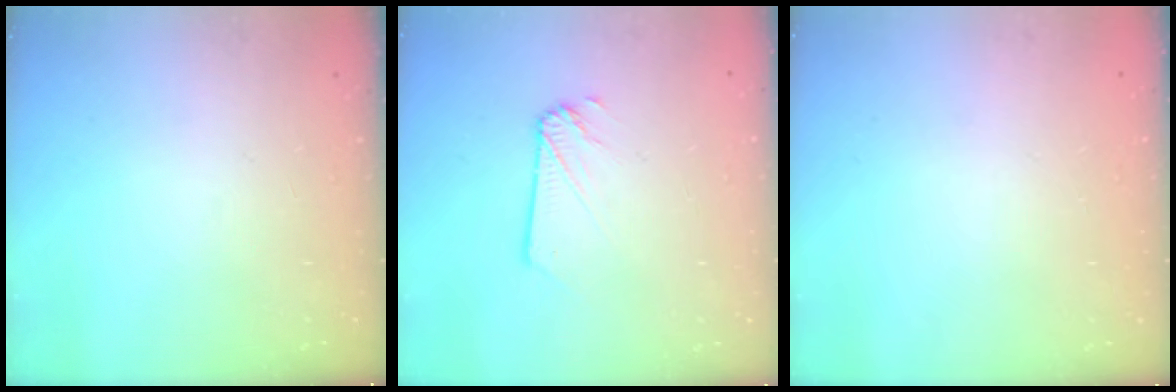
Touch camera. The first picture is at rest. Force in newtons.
{"total": 2.2, "press": 2.2, "slide": 0.1}
{"total": 0.0}